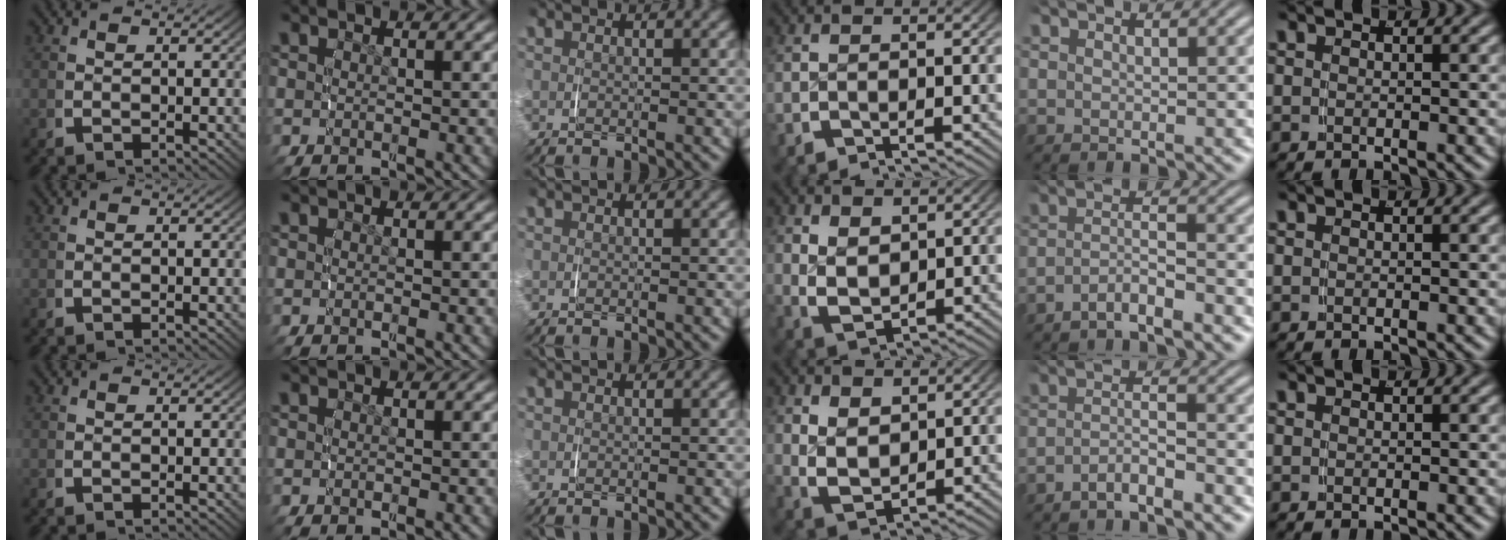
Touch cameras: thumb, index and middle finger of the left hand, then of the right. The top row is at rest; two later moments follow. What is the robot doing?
{"motion": "lift_and_place", "object": "pen bag"}